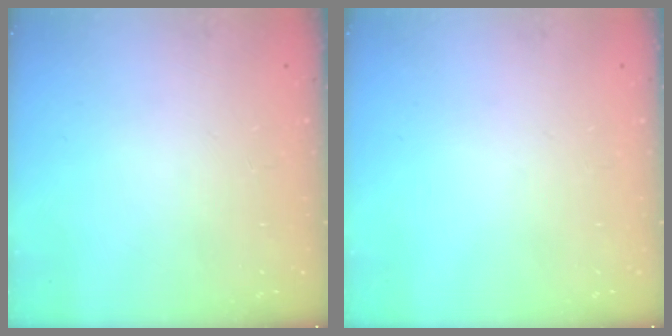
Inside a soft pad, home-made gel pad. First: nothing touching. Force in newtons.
{"total": 0.0}